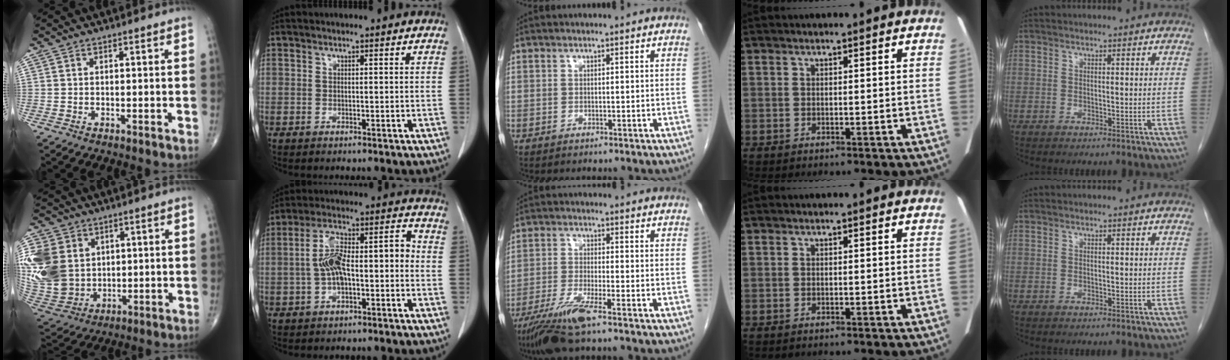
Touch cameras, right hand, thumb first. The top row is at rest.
{"thumb": {"total": 19.5, "force": [3.8, 15.8, 10.9], "torque": [-0.251, -0.002, 0.095]}, "index": {"total": 9.9, "force": [-1.7, 3.8, 9.0], "torque": [-0.170, 0.048, -0.024]}, "middle": {"total": 7.9, "force": [-5.4, 0.4, 5.8], "torque": [-0.117, -0.023, -0.104]}}